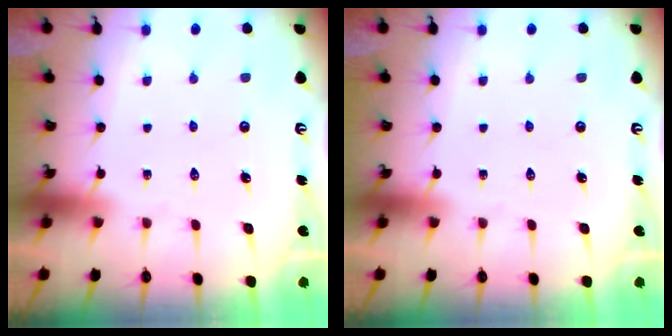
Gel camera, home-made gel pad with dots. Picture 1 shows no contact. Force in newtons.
{"total": 0.0}